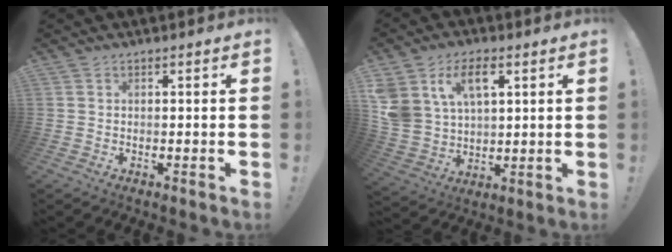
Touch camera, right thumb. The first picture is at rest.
{"total": 11.9, "force": [5.9, 7.9, 6.6], "torque": [-0.127, -0.023, 0.117]}